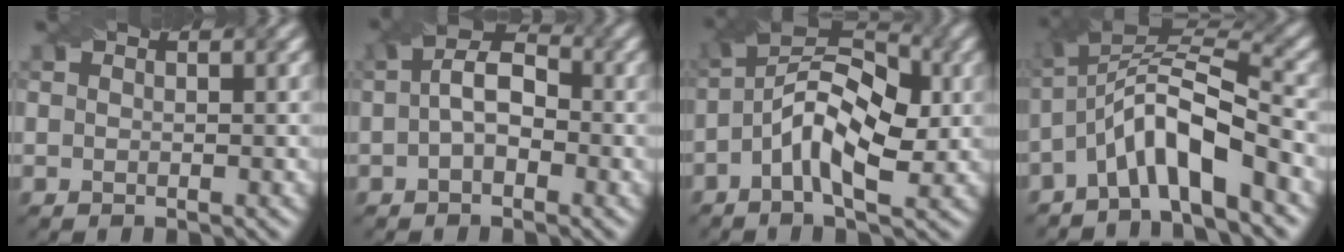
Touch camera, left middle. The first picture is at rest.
{"total": 4.1, "force": [-0.1, 2.3, 3.3], "torque": [-0.055, 0.009, -0.011]}
{"total": 7.9, "force": [-1.0, 3.7, 6.9], "torque": [-0.125, 0.022, -0.025]}
{"total": 7.2, "force": [-3.2, 1.8, 6.1], "torque": [-0.107, 0.018, -0.070]}